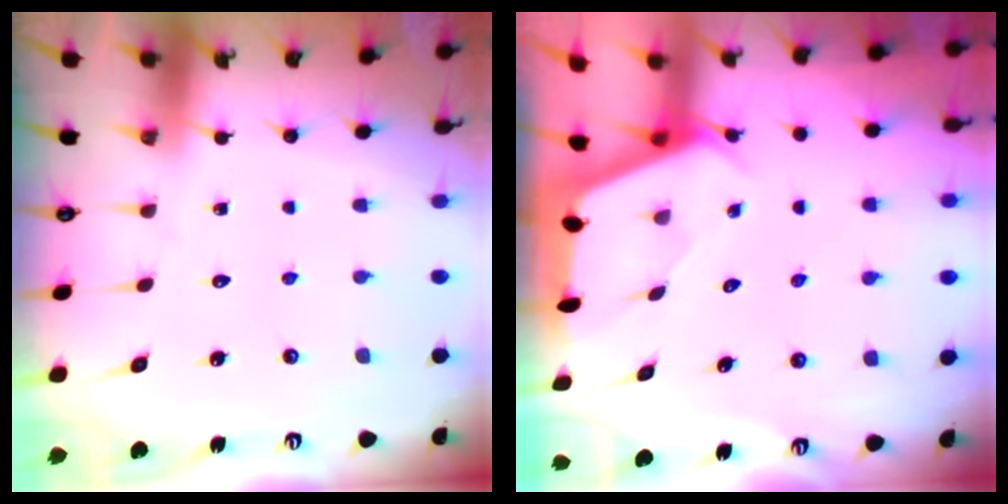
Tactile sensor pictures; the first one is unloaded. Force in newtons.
{"total": 2.4, "press": 2.4, "slide": 0.2}